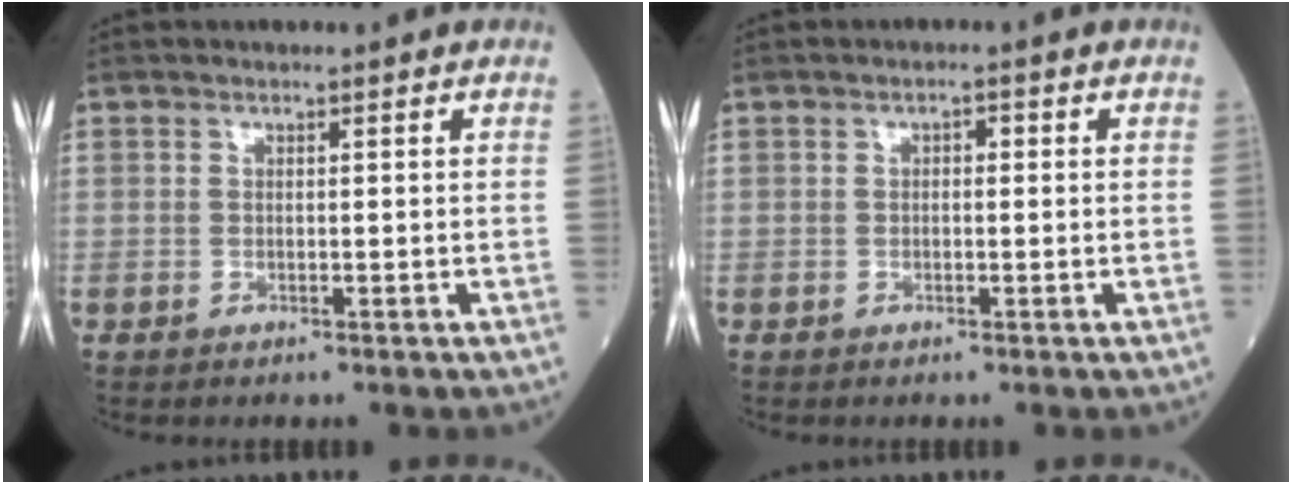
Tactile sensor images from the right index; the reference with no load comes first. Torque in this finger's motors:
{"motor_torque": [-0.06, -0.05, -0.01, 0.01]}